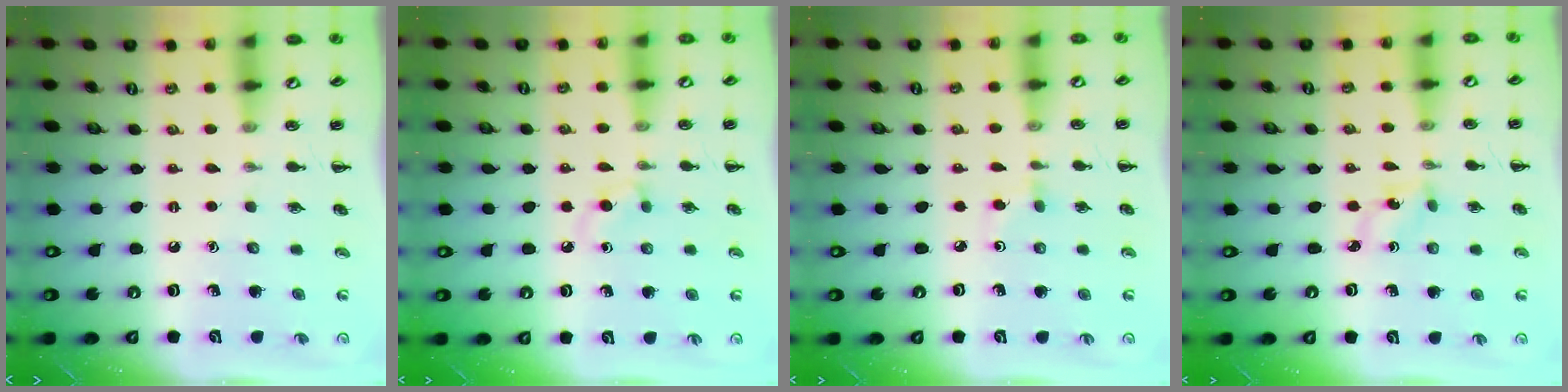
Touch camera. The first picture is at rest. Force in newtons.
{"total": 2.4, "press": 2.1, "slide": 1.1}
{"total": 2.5, "press": 2.3, "slide": 1.0}
{"total": 2.7, "press": 2.6, "slide": 0.9}